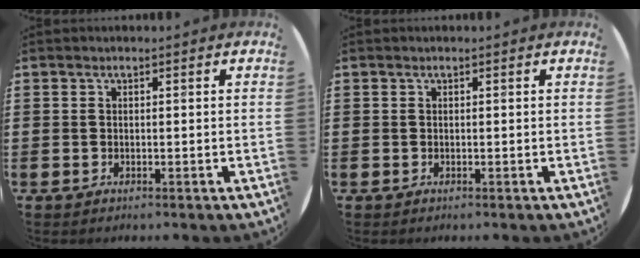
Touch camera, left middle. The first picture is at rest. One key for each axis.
{"total": 0.0}